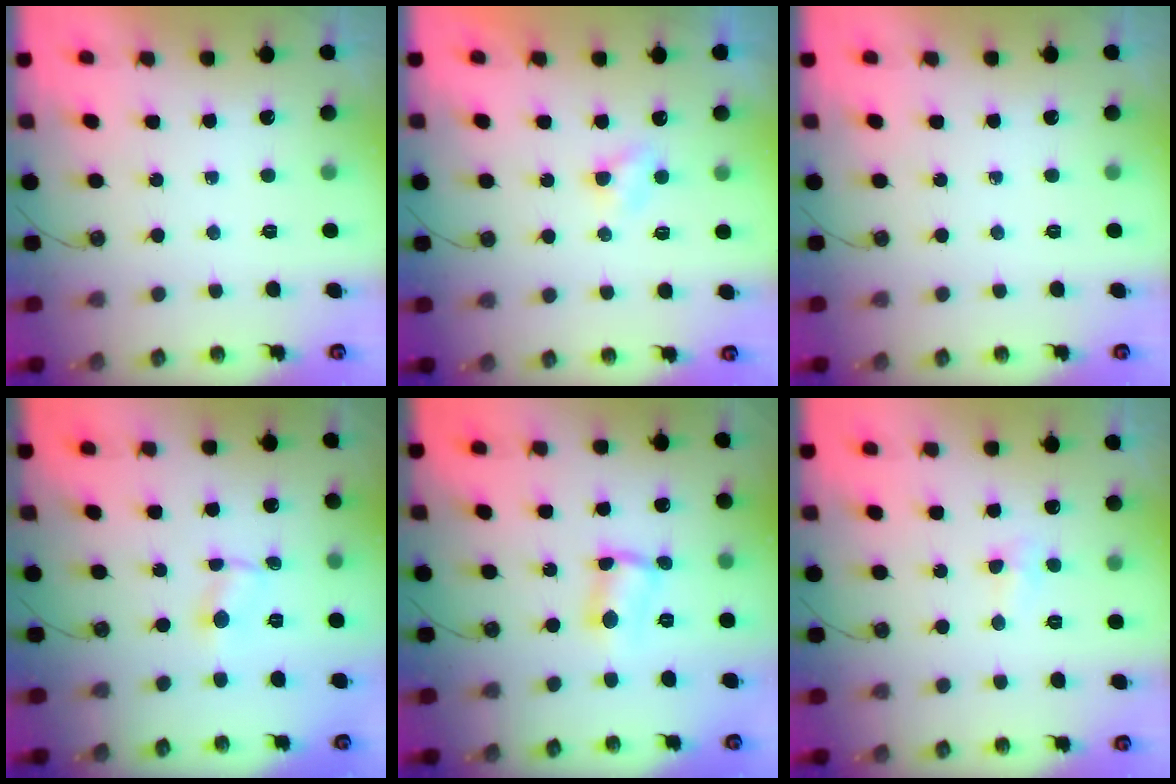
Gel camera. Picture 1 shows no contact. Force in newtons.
{"total": 3.0, "press": 3.0, "slide": 0.3}
{"total": 0.0}
{"total": 0.7, "press": 0.7, "slide": 0.1}
{"total": 2.8, "press": 2.8, "slide": 0.6}
{"total": 3.4, "press": 3.3, "slide": 0.7}